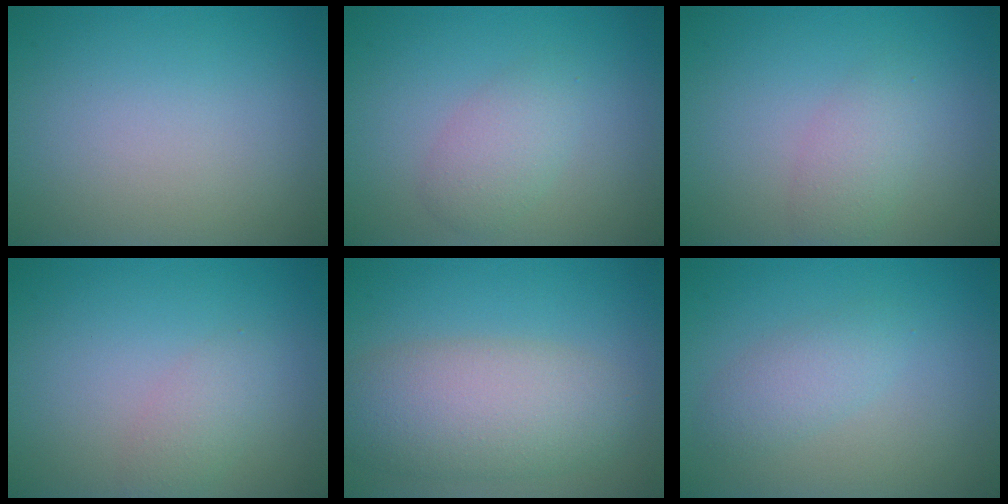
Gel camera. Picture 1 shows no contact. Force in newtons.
{"total": 2.4, "press": 2.4, "slide": 0.1}
{"total": 2.1, "press": 2.1, "slide": 0.0}
{"total": 1.7, "press": 1.7, "slide": 0.1}
{"total": 6.6, "press": 6.6, "slide": 0.4}
{"total": 2.2, "press": 2.2, "slide": 0.0}